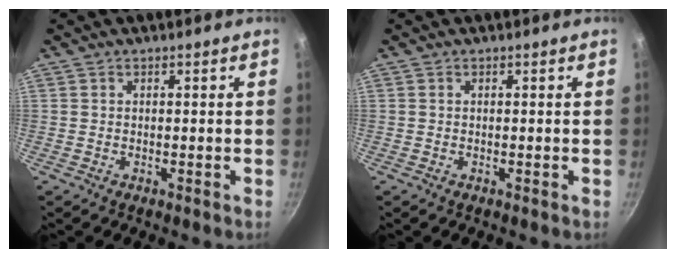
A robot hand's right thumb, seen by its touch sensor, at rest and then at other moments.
{"total": 0.0}